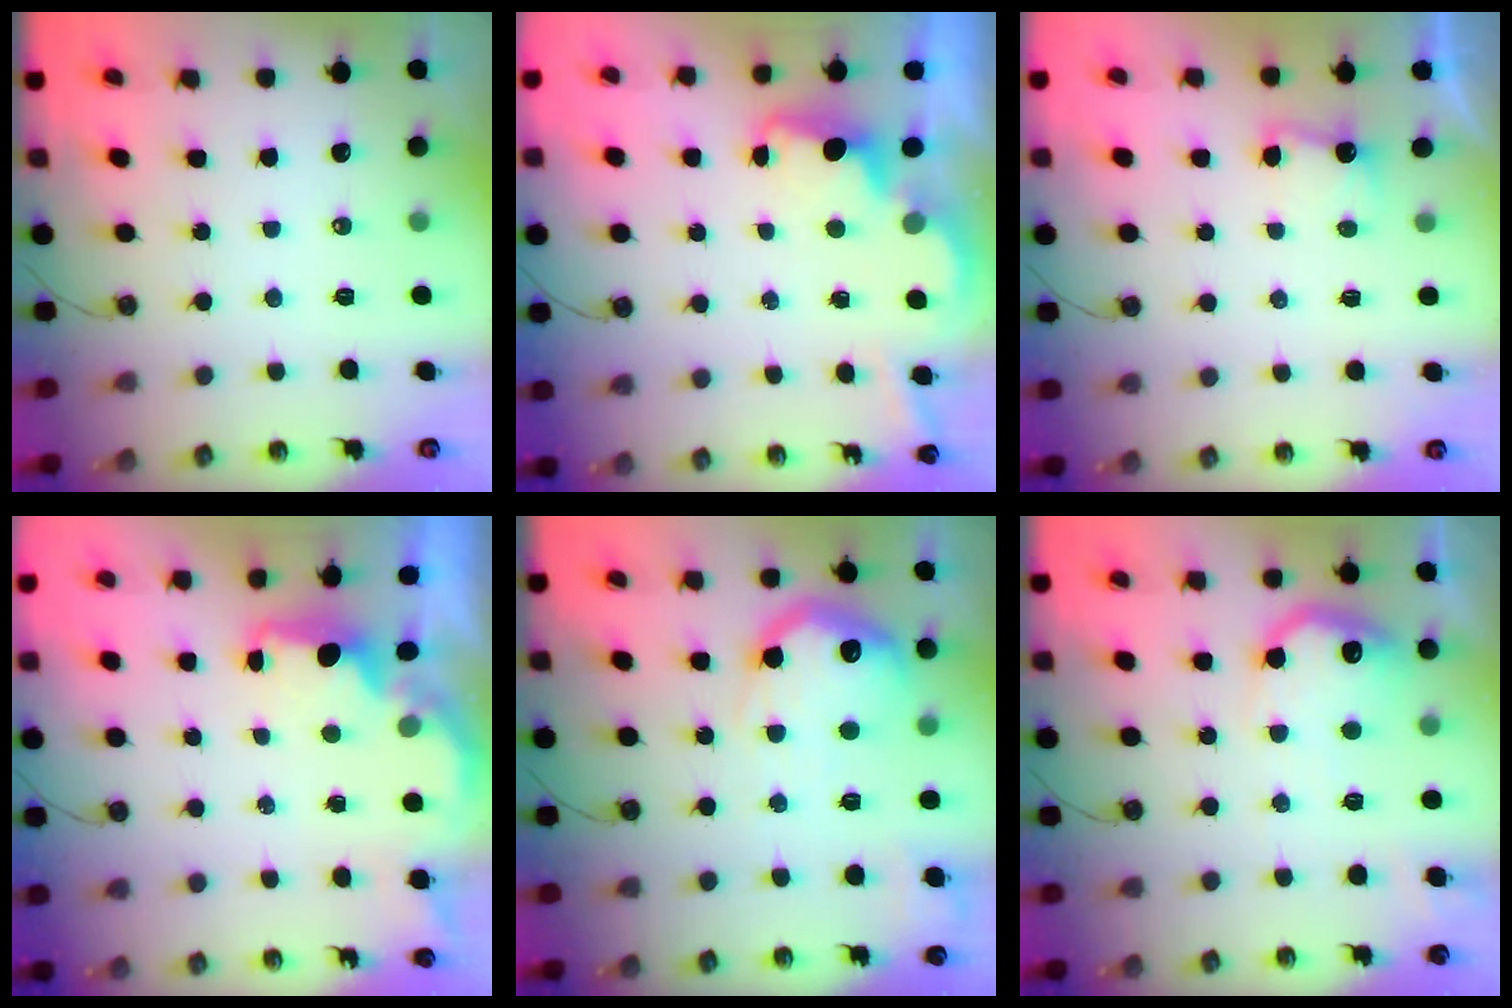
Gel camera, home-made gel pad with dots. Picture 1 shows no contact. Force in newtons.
{"total": 3.5, "press": 3.5, "slide": 0.7}
{"total": 3.7, "press": 3.5, "slide": 1.2}
{"total": 1.8, "press": 1.7, "slide": 0.5}
{"total": 17.1, "press": 17.1, "slide": 0.7}
{"total": 14.2, "press": 14.2, "slide": 0.8}